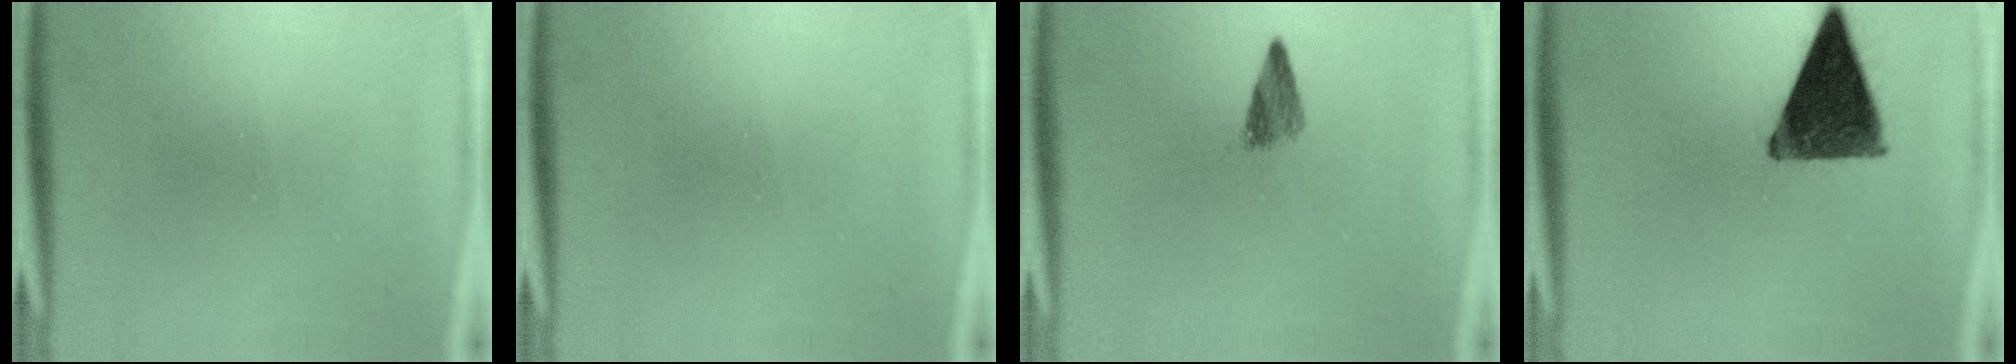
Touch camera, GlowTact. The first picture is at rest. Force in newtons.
{"total": 0.0}
{"total": 2.4}
{"total": 12.8}